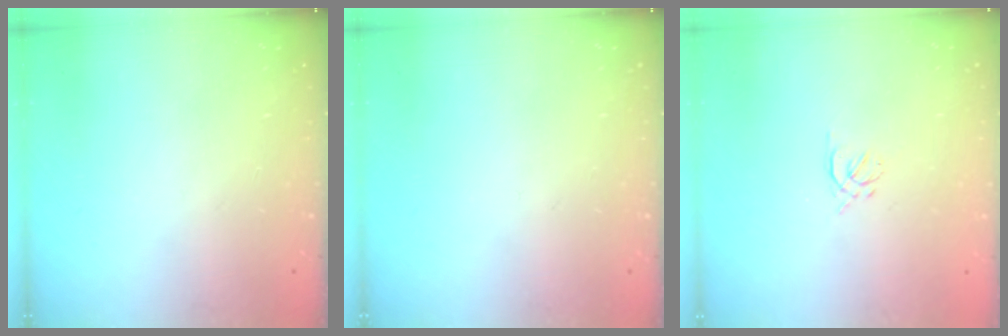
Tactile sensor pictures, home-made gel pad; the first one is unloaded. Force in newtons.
{"total": 0.0}
{"total": 1.6, "press": 1.5, "slide": 0.6}